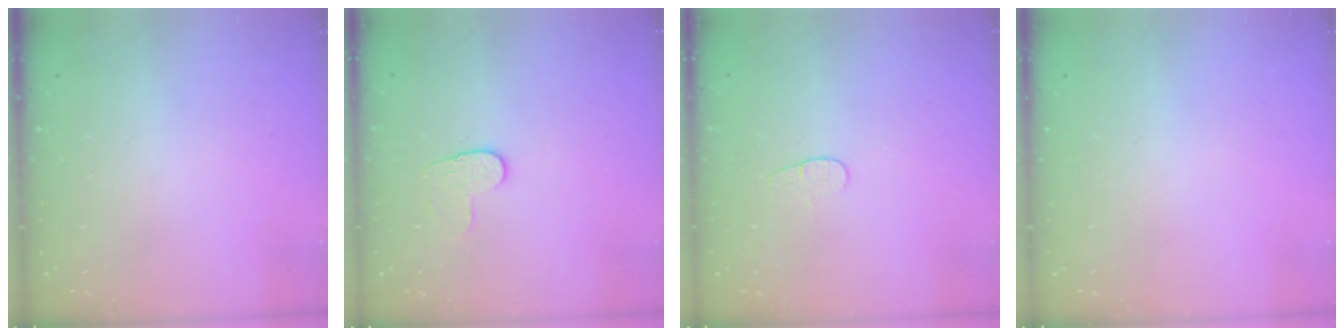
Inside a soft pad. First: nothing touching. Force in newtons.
{"total": 7.9, "press": 7.8, "slide": 0.6}
{"total": 3.6, "press": 3.6, "slide": 0.4}
{"total": 0.0}